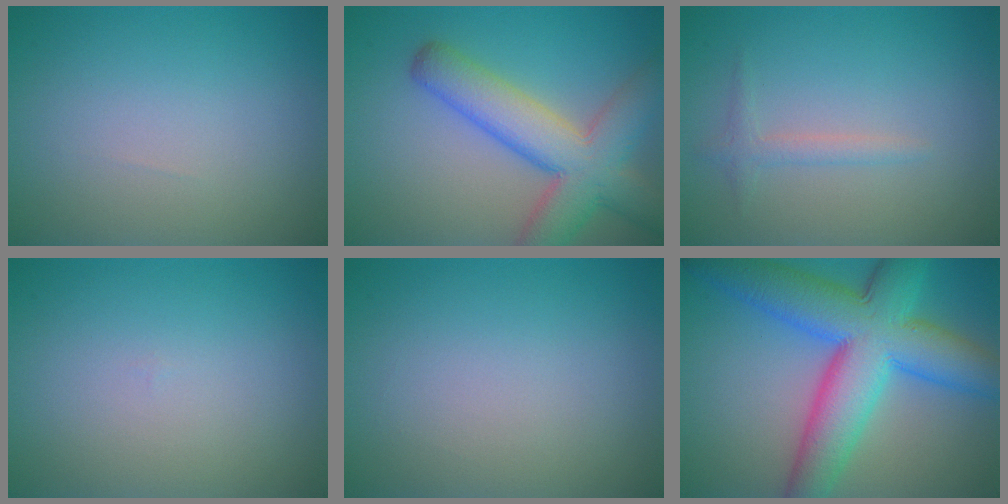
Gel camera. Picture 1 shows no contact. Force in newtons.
{"total": 8.1, "press": 8.1, "slide": 0.3}
{"total": 1.3, "press": 1.3, "slide": 0.0}
{"total": 0.0}
{"total": 0.0}
{"total": 11.5, "press": 11.5, "slide": 0.3}